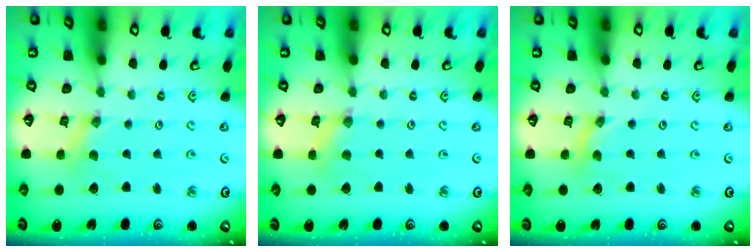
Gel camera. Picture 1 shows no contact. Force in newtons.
{"total": 2.5, "press": 2.5, "slide": 0.3}
{"total": 0.0}